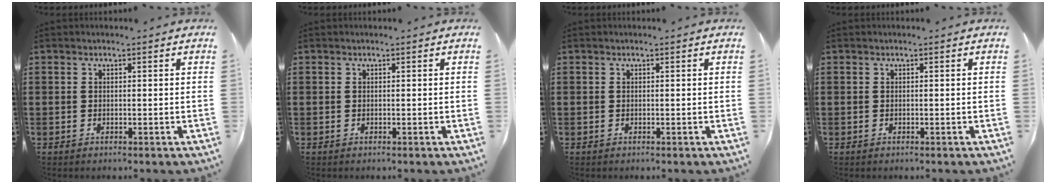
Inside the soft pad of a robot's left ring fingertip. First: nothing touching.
{"total": 0.0}
{"total": 0.0}
{"total": 0.0}